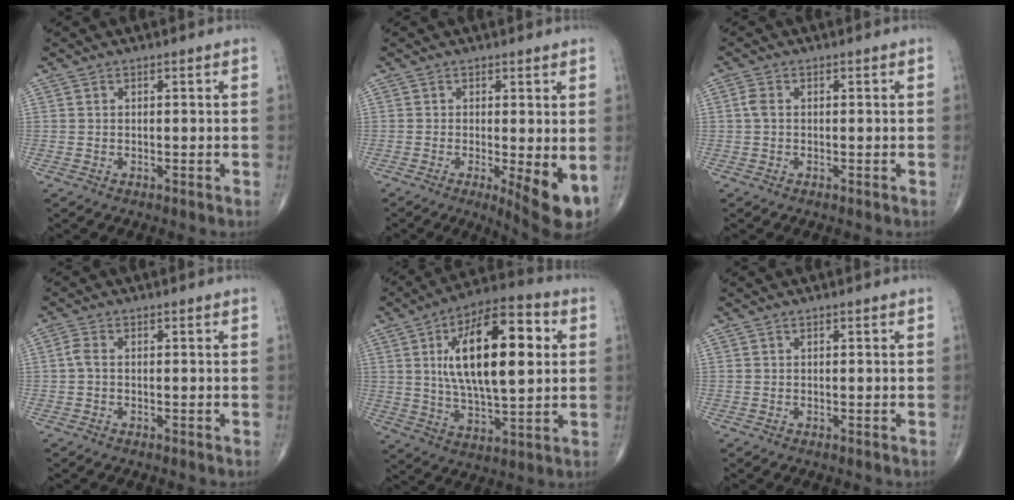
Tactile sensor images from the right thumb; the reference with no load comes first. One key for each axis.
{"total": 7.2, "fx": -1.2, "fy": 1.9, "fz": 6.8, "tx": -0.095, "ty": -0.019, "tz": -0.016}
{"total": 1.8, "fx": 0.1, "fy": 1.1, "fz": 1.4, "tx": -0.035, "ty": 0.004, "tz": -0.001}
{"total": 1.7, "fx": -0.2, "fy": 0.9, "fz": 1.5, "tx": -0.035, "ty": 0.001, "tz": -0.008}
{"total": 21.5, "fx": 4.4, "fy": 8.8, "fz": 19.1, "tx": -0.293, "ty": 0.005, "tz": 0.067}
{"total": 0.0}